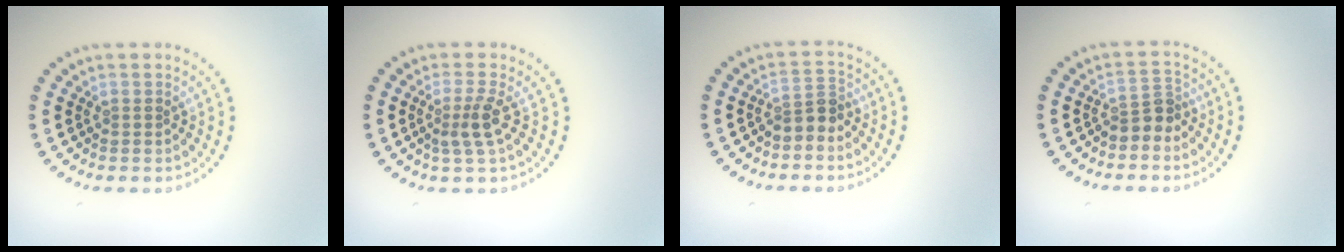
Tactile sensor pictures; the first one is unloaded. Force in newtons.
{"total": 2.3, "press": 1.8, "slide": 1.4}
{"total": 2.3, "press": 1.8, "slide": 1.5}
{"total": 2.3, "press": 1.8, "slide": 1.4}